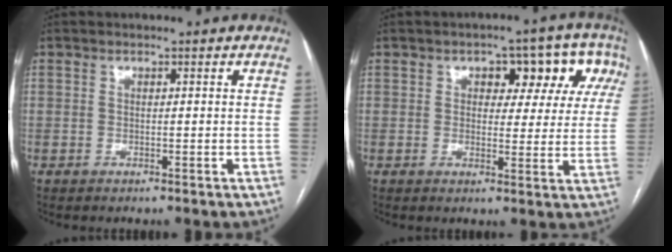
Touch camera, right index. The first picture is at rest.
{"total": 9.8, "force": [3.5, 5.1, 7.5], "torque": [-0.071, 0.036, 0.041]}